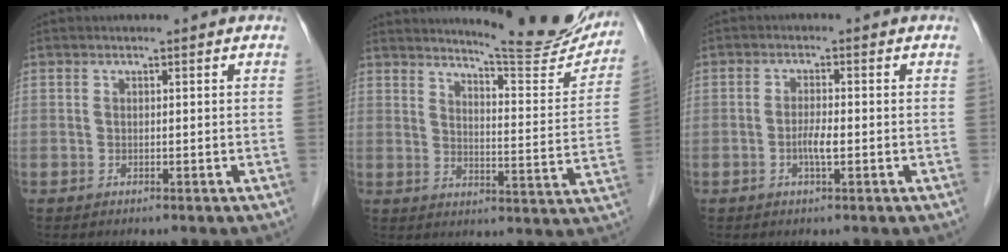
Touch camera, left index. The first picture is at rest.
{"total": 16.0, "force": [15.2, 0.9, 5.1], "torque": [-0.069, -0.070, 0.183]}
{"total": 2.5, "force": [-0.7, 0.3, 2.3], "torque": [-0.047, 0.000, -0.015]}